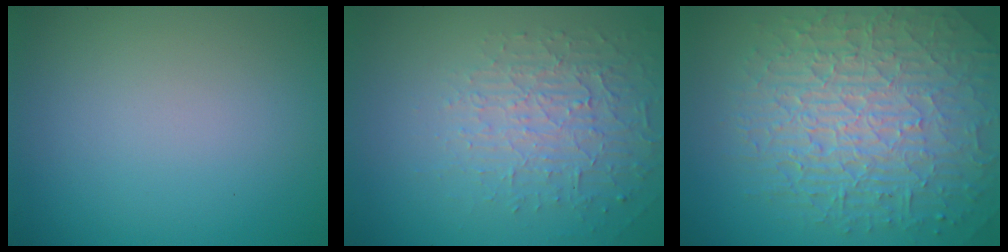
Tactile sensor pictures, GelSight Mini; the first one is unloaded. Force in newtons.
{"total": 3.9, "press": 3.0, "slide": 2.6}
{"total": 10.0, "press": 6.6, "slide": 7.5}